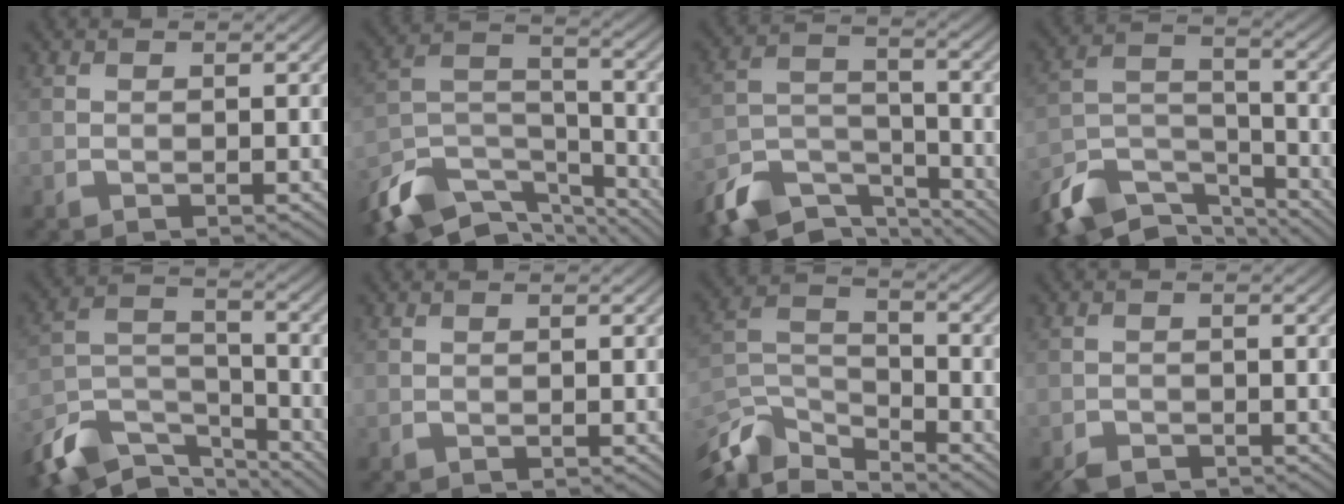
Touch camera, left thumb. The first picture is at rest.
{"total": 12.5, "force": [-10.0, 4.8, 5.8], "torque": [-0.138, -0.019, -0.186]}
{"total": 9.9, "force": [-7.8, 4.1, 4.4], "torque": [-0.095, -0.018, -0.153]}
{"total": 10.9, "force": [-8.6, 4.4, 5.1], "torque": [-0.112, -0.018, -0.169]}
{"total": 11.2, "force": [-8.9, 4.3, 5.3], "torque": [-0.120, -0.018, -0.173]}
{"total": 0.0}
{"total": 9.2, "force": [-7.8, 2.9, 3.9], "torque": [-0.091, -0.015, -0.162]}
{"total": 2.1, "force": [-1.8, 0.9, 0.8], "torque": [-0.014, -0.004, -0.038]}